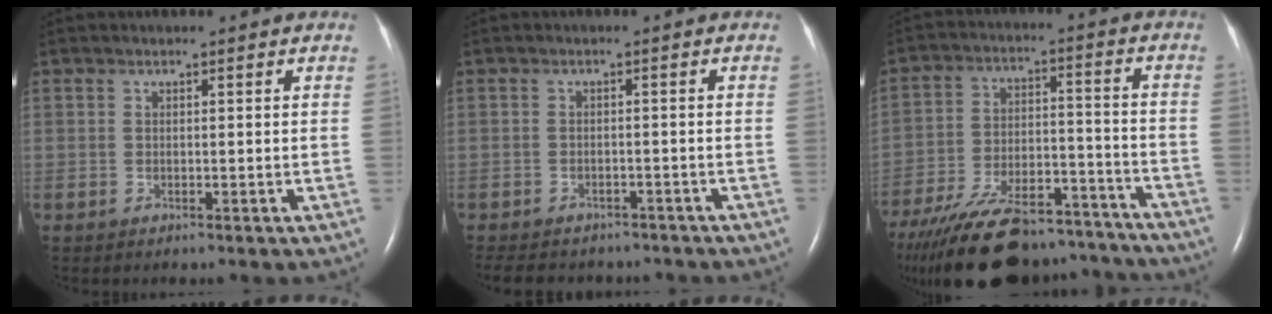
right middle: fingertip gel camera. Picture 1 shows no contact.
{"total": 10.2, "force": [-8.8, 4.1, 3.0], "torque": [-0.062, -0.004, -0.108]}
{"total": 25.3, "force": [-21.5, 7.6, 10.9], "torque": [-0.206, -0.015, -0.321]}